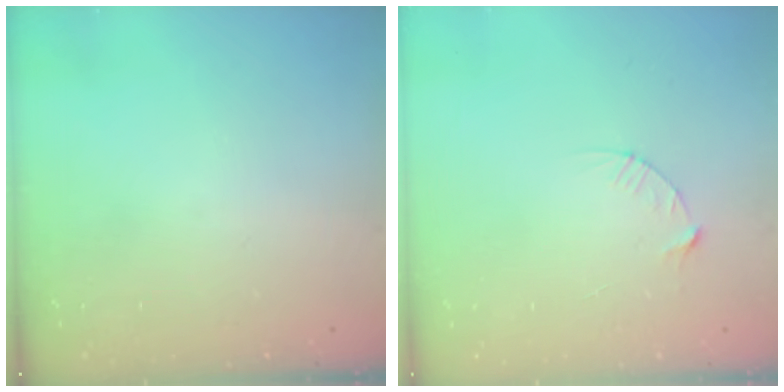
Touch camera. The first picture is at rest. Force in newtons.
{"total": 3.7, "press": 3.7, "slide": 0.4}